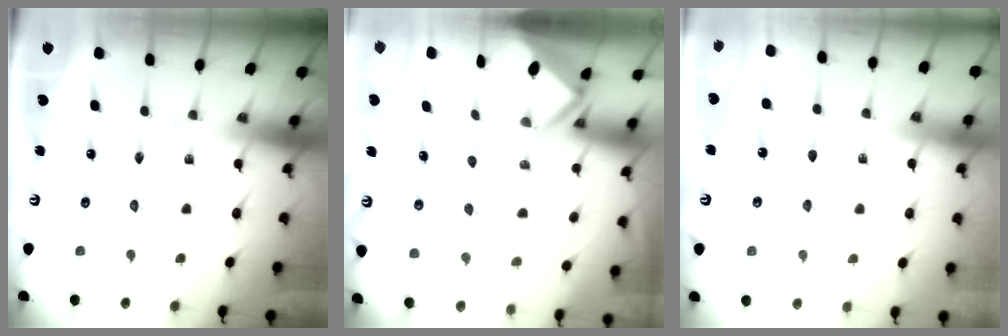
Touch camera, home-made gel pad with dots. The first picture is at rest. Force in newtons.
{"total": 2.8, "press": 2.8, "slide": 0.2}
{"total": 3.4, "press": 3.3, "slide": 0.4}